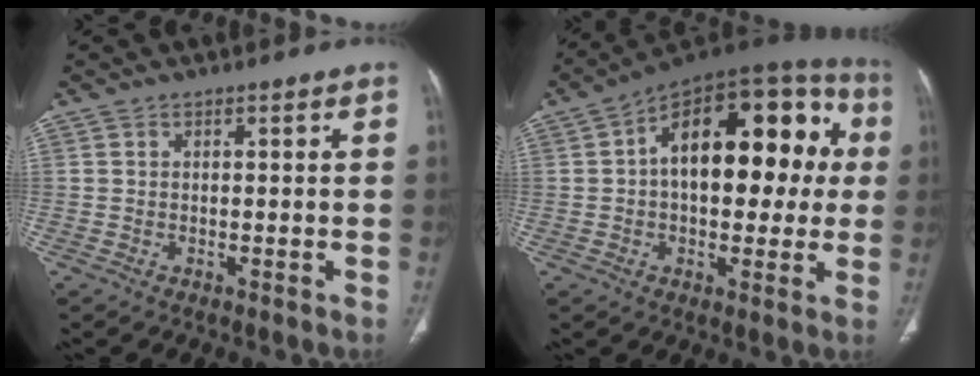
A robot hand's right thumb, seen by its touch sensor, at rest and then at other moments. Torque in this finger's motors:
{"motor_torque": [0.08, 1.42, 0.69, -0.05, 0.22]}